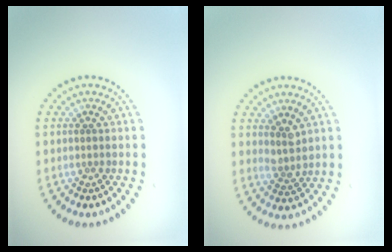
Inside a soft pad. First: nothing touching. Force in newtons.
{"total": 1.8, "press": 1.3, "slide": 1.2}